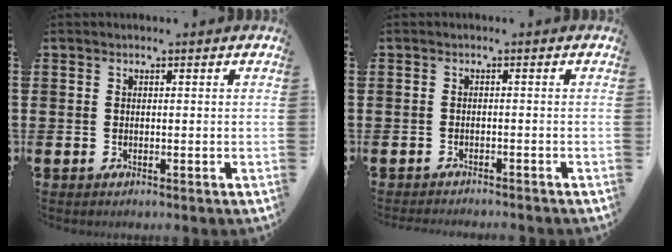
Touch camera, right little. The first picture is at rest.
{"total": 1.0, "force": [-1.0, -0.1, 0.0], "torque": [-0.001, 0.000, -0.020]}